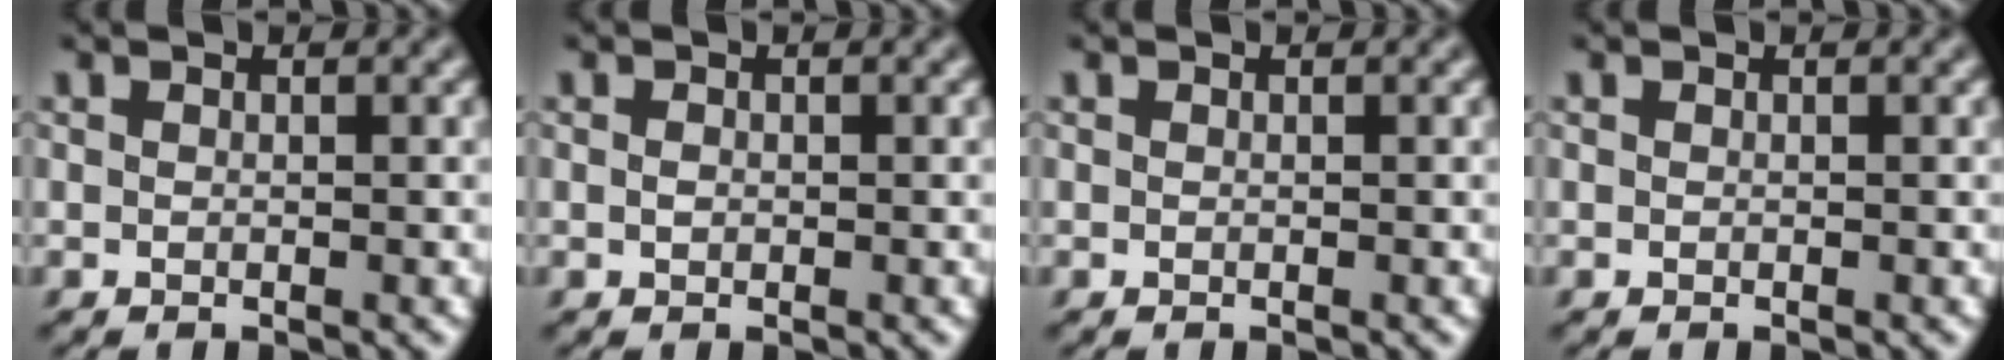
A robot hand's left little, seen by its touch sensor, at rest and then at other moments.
{"total": 0.6, "force": [-0.2, 0.4, 0.3], "torque": [-0.008, -0.001, -0.006]}
{"total": 0.0}
{"total": 0.0}